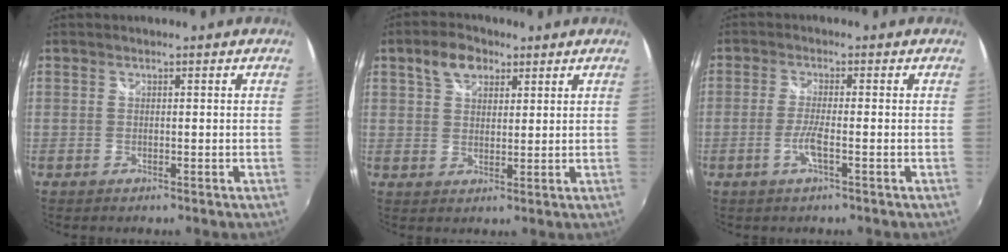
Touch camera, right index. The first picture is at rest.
{"total": 6.1, "force": [3.3, 3.8, 3.4], "torque": [-0.059, 0.019, 0.058]}
{"total": 3.4, "force": [-1.4, -0.1, 3.1], "torque": [-0.067, -0.005, -0.030]}